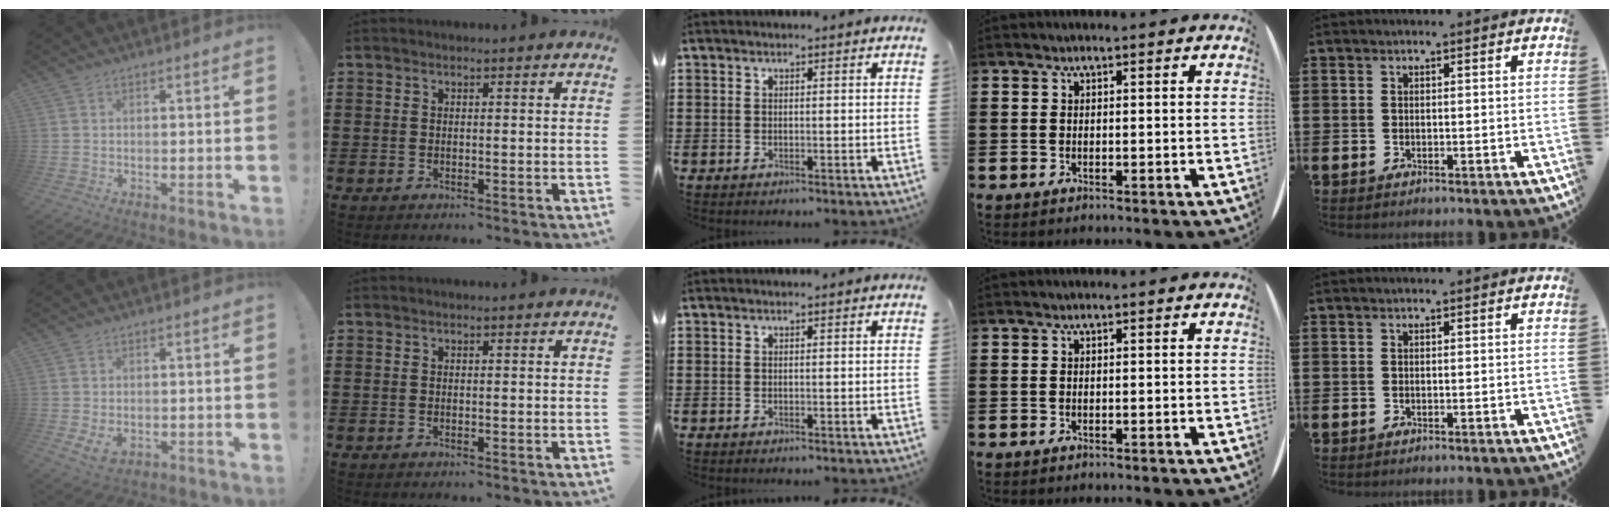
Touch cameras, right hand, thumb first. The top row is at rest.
{"thumb": {"total": 4.0, "force": [-0.1, 2.7, 2.9], "torque": [-0.050, -0.004, -0.001]}}